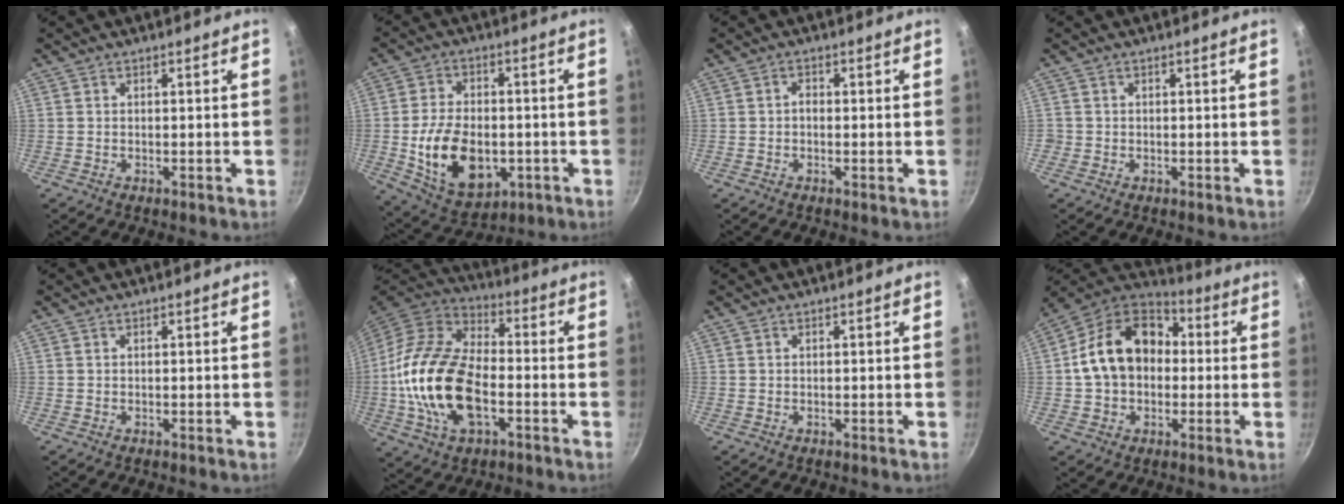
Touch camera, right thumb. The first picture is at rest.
{"total": 15.8, "force": [-3.0, 10.2, 11.7], "torque": [-0.186, 0.007, -0.032]}
{"total": 1.6, "force": [-0.3, 0.9, 1.2], "torque": [-0.025, 0.006, -0.010]}
{"total": 0.8, "force": [-0.3, 0.7, 0.1], "torque": [0.000, 0.001, -0.007]}
{"total": 0.0}
{"total": 21.8, "force": [-4.2, 12.6, 17.2], "torque": [-0.320, 0.031, -0.086]}
{"total": 0.0}
{"total": 17.5, "force": [0.8, 13.2, 11.6], "torque": [-0.173, 0.043, -0.001]}